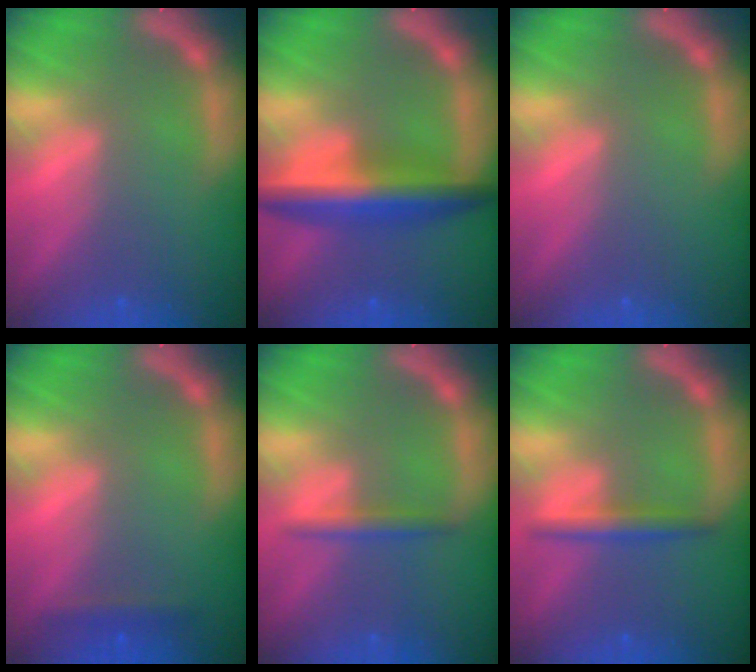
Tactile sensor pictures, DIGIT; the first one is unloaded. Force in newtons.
{"total": 6.6}
{"total": 0.0}
{"total": 1.4}
{"total": 1.9}
{"total": 2.4}